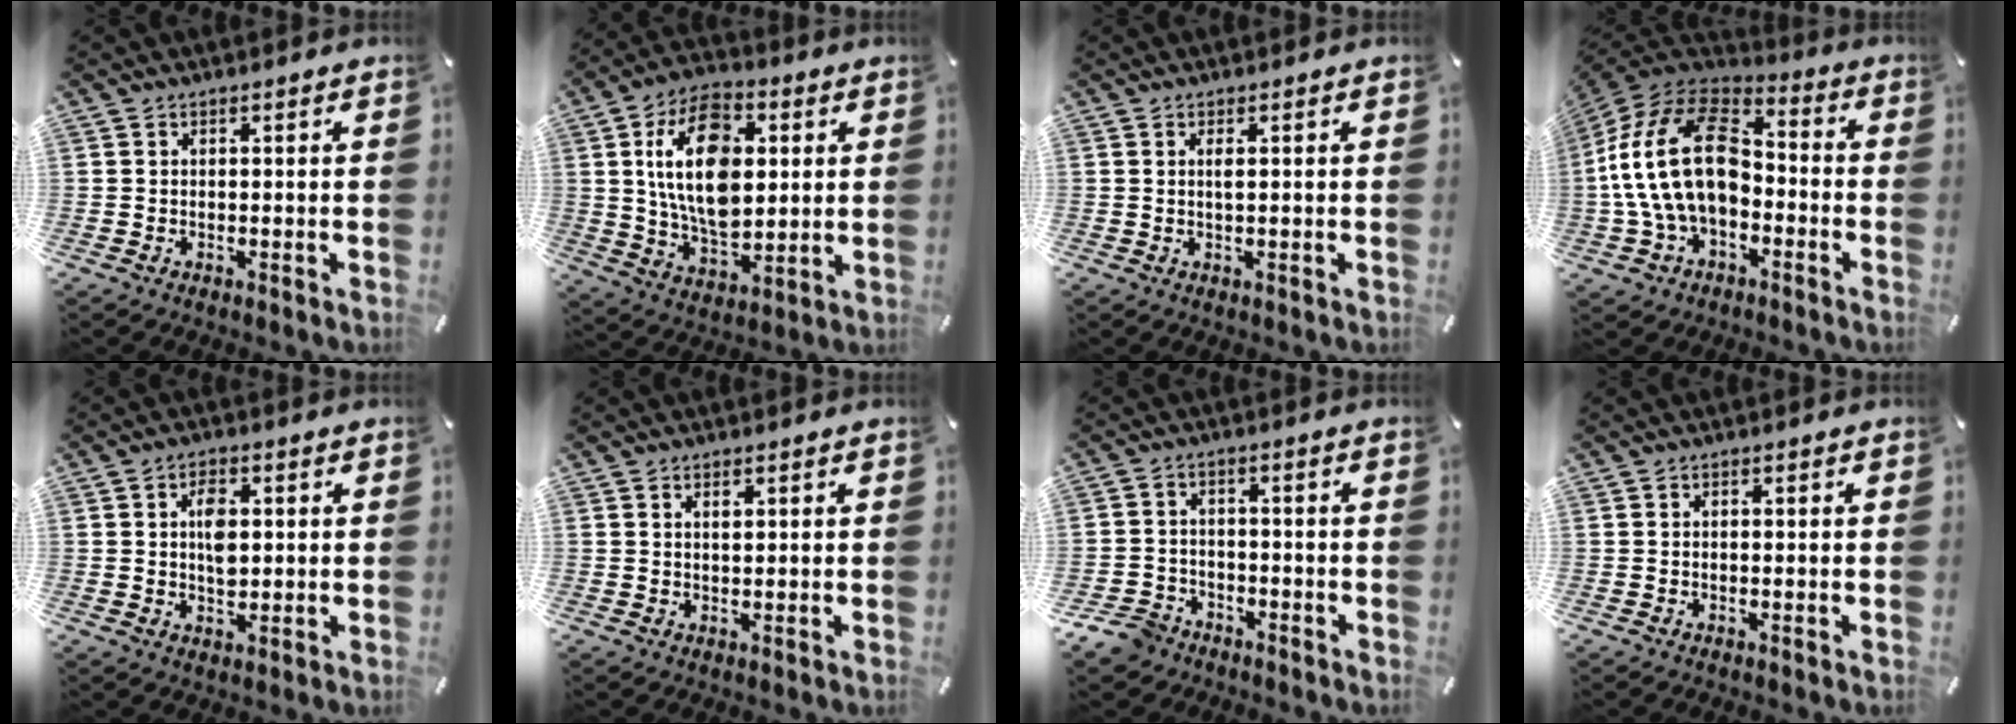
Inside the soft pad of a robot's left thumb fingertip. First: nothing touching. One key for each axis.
{"total": 18.5, "fx": 3.5, "fy": 11.9, "fz": 13.8, "tx": -0.268, "ty": 0.006, "tz": 0.060}
{"total": 1.3, "fx": 0.3, "fy": 0.2, "fz": 1.3, "tx": -0.027, "ty": -0.001, "tz": 0.004}
{"total": 22.5, "fx": -2.0, "fy": 14.7, "fz": 16.9, "tx": -0.356, "ty": 0.039, "tz": -0.034}
{"total": 5.6, "fx": 0.7, "fy": 3.4, "fz": 4.3, "tx": -0.073, "ty": -0.003, "tz": 0.004}
{"total": 1.8, "fx": 0.7, "fy": 0.9, "fz": 1.3, "tx": -0.021, "ty": -0.001, "tz": 0.010}
{"total": 6.3, "fx": -4.6, "fy": 3.9, "fz": 1.6, "tx": -0.042, "ty": 0.025, "tz": -0.092}
{"total": 0.6, "fx": -0.2, "fy": 0.3, "fz": 0.4, "tx": -0.008, "ty": 0.001, "tz": -0.004}